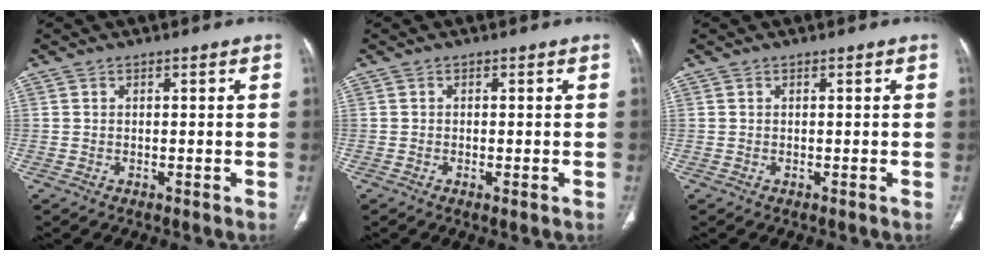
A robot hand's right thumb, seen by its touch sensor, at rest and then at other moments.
{"total": 1.1, "force": [-0.4, 0.2, 1.0], "torque": [-0.021, -0.004, -0.007]}
{"total": 0.0}